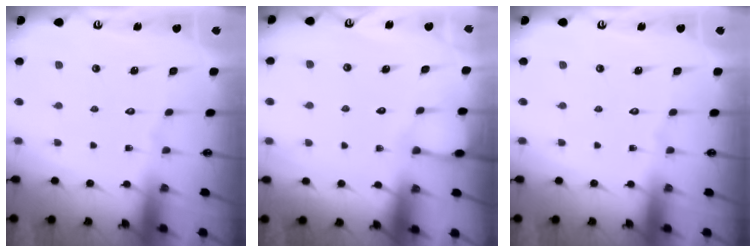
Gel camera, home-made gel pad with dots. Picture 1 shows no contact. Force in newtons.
{"total": 2.4, "press": 2.4, "slide": 0.3}
{"total": 0.0}